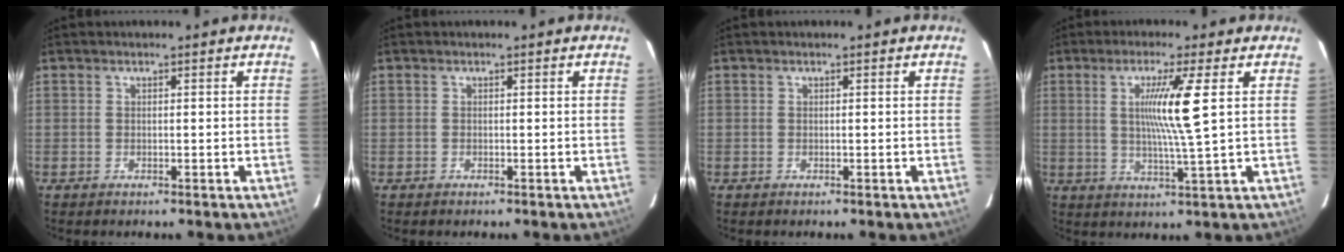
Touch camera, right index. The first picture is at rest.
{"total": 0.0}
{"total": 0.0}
{"total": 8.1, "force": [1.7, -1.5, 7.7], "torque": [-0.143, -0.009, 0.037]}